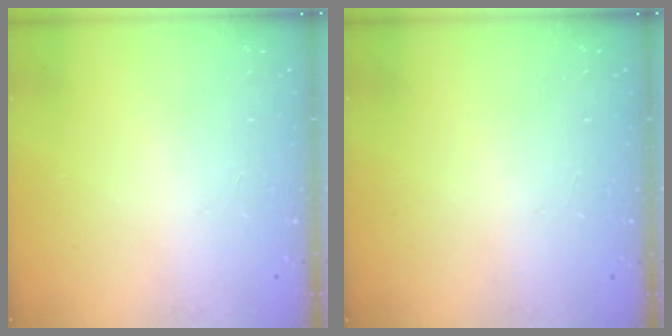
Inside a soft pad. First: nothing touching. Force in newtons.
{"total": 1.0, "press": 0.1, "slide": 1.0}